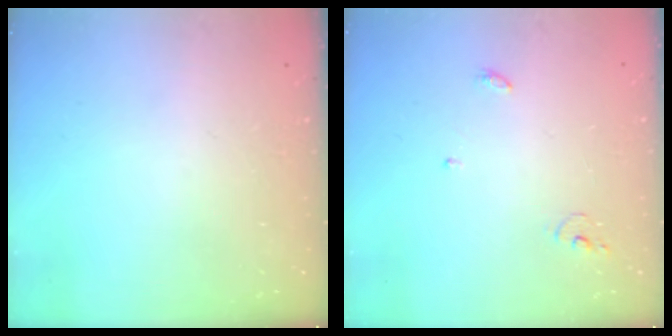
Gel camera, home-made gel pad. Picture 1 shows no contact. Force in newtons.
{"total": 3.8, "press": 3.8, "slide": 0.4}